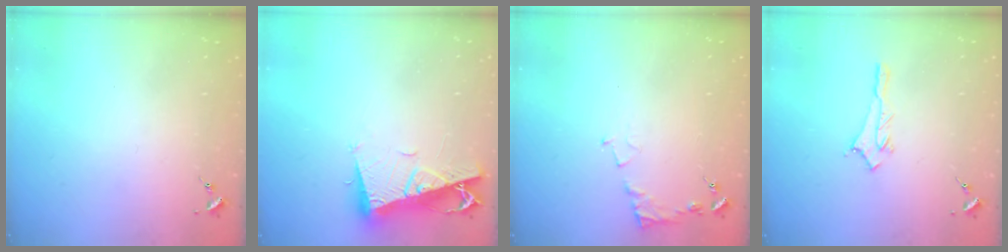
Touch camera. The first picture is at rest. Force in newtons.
{"total": 11.2, "press": 11.1, "slide": 1.3}
{"total": 7.0, "press": 7.0, "slide": 0.6}
{"total": 3.0, "press": 2.9, "slide": 0.3}